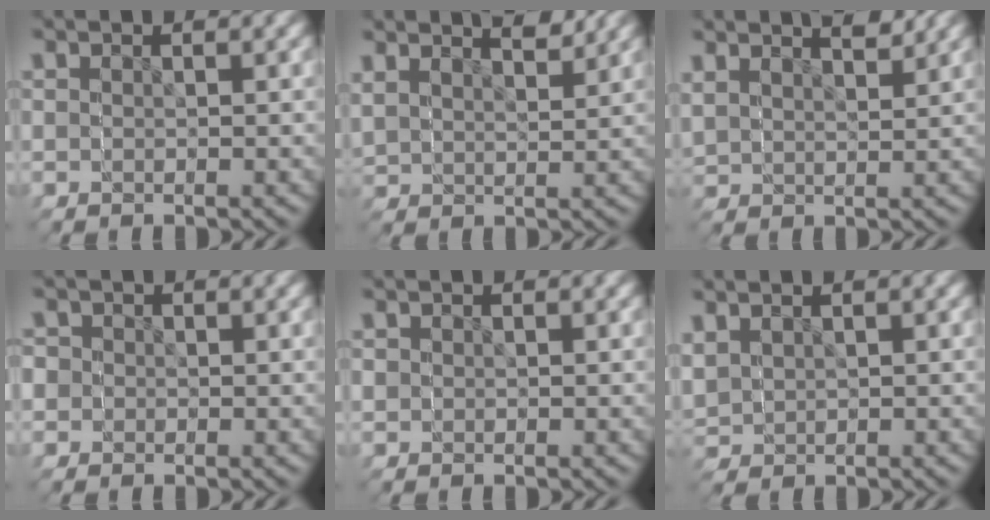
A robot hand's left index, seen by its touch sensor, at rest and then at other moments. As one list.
[{"total": 3.4, "force": [3.1, 0.7, -1.2], "torque": [-0.013, 0.007, 0.050]}, {"total": 3.1, "force": [2.7, 0.7, -1.3], "torque": [-0.009, 0.004, 0.046]}, {"total": 3.4, "force": [0.4, 3.4, -0.3], "torque": [-0.009, -0.028, 0.012]}, {"total": 1.3, "force": [0.0, 1.3, 0.0], "torque": [-0.002, -0.010, 0.001]}, {"total": 2.3, "force": [0.6, 2.2, -0.1], "torque": [-0.030, -0.012, 0.019]}]